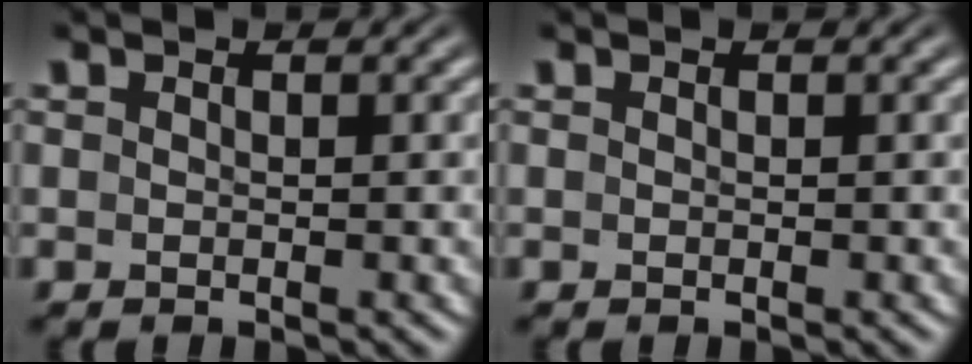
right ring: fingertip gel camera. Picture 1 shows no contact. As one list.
[{"total": 0.0}]